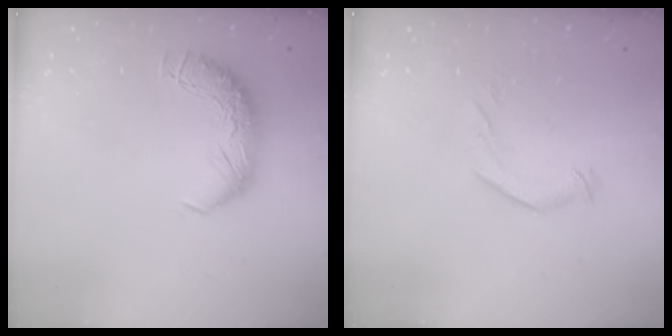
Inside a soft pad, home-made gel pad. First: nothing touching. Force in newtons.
{"total": 4.7, "press": 4.5, "slide": 1.4}